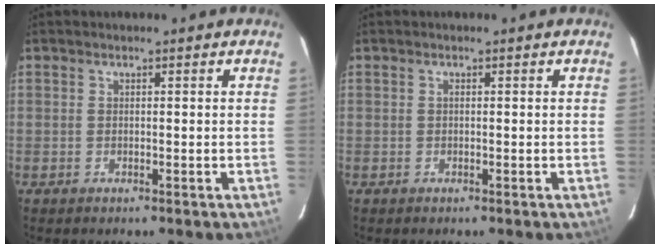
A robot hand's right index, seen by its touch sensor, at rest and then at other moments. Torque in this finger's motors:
{"motor_torque": [0.07, 0.03, 0.15, 0.02]}